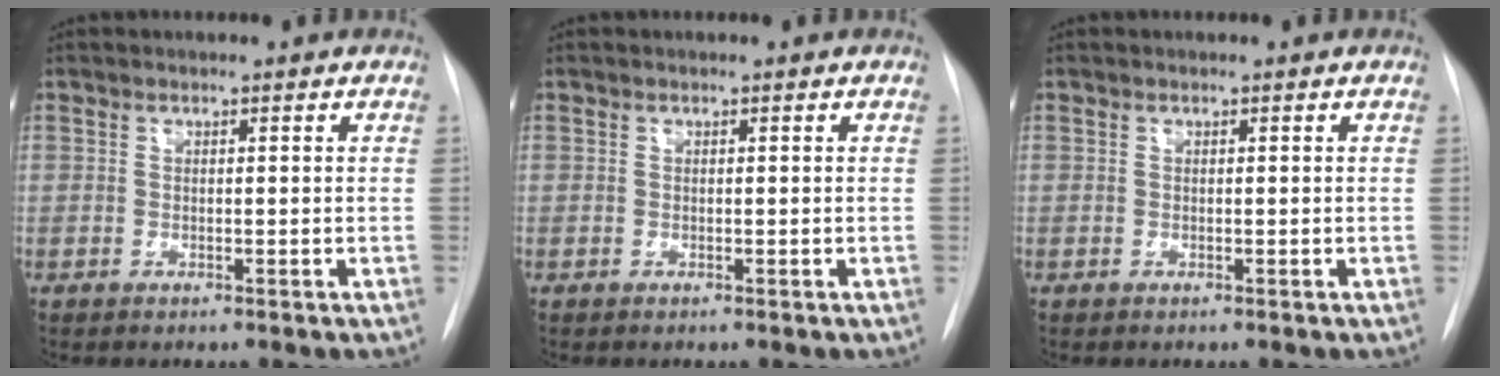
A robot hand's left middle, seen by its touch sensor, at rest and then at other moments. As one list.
[{"total": 0.0}, {"total": 0.0}]